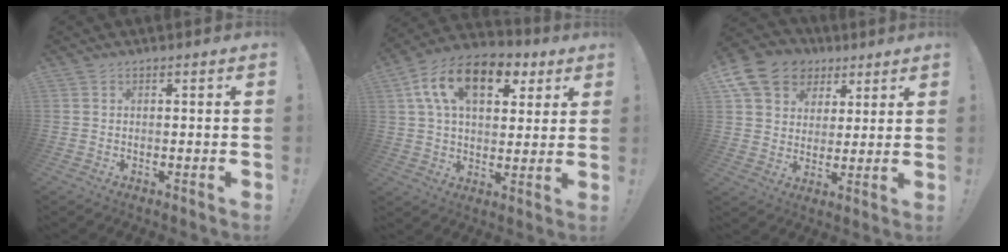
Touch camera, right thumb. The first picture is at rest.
{"total": 17.6, "force": [7.4, 10.3, 12.1], "torque": [-0.197, -0.020, 0.131]}
{"total": 13.7, "force": [7.4, 10.4, 4.9], "torque": [-0.078, -0.044, 0.148]}